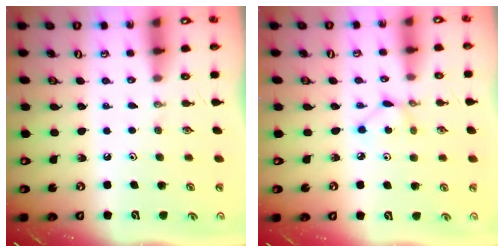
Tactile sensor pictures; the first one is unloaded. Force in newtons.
{"total": 2.4, "press": 2.4, "slide": 0.1}